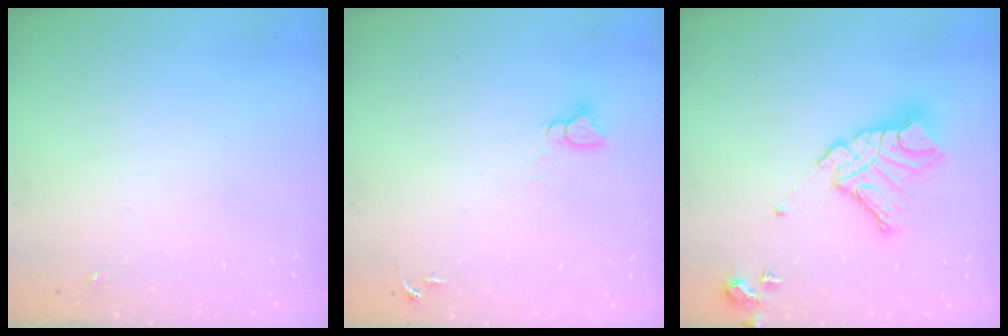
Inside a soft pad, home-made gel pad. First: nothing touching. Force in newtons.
{"total": 3.9, "press": 3.8, "slide": 0.3}
{"total": 16.3, "press": 16.2, "slide": 2.0}